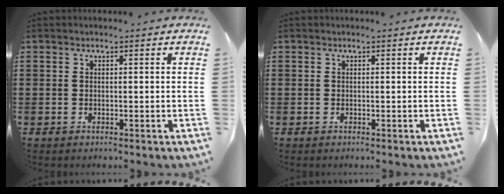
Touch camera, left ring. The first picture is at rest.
{"total": 0.0}